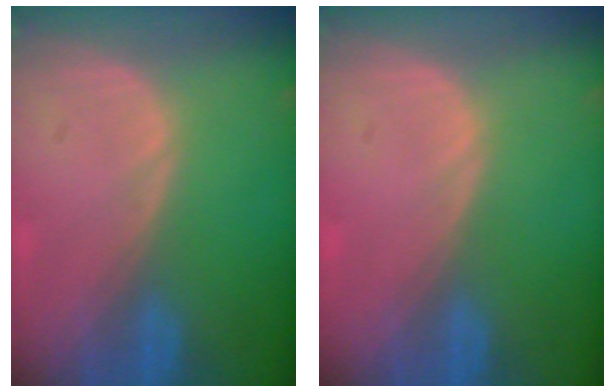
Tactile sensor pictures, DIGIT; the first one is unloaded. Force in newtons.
{"total": 0.0}